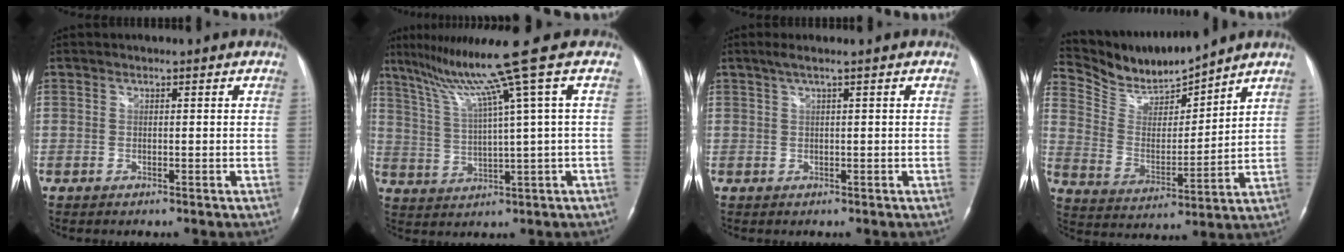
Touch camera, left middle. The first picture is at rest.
{"total": 11.7, "force": [7.1, -3.4, 8.7], "torque": [-0.142, 0.005, 0.122]}
{"total": 2.3, "force": [1.4, -0.5, 1.8], "torque": [-0.045, 0.012, 0.030]}
{"total": 11.5, "force": [11.2, 0.6, 2.8], "torque": [-0.068, 0.001, 0.223]}